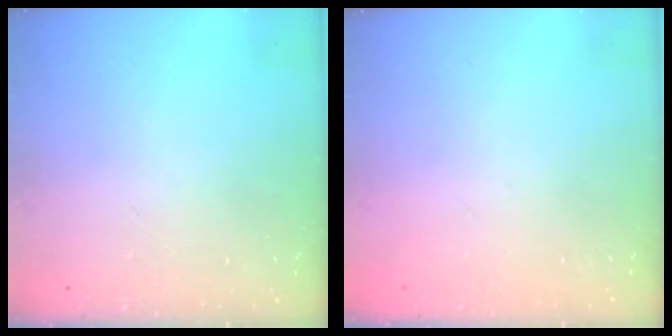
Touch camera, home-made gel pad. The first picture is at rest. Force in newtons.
{"total": 0.0}